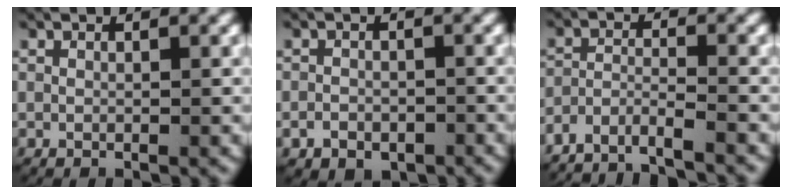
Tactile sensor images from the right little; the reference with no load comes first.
{"total": 2.5, "force": [-1.4, 1.8, 1.0], "torque": [-0.009, -0.006, -0.022]}
{"total": 7.4, "force": [-6.8, 2.4, 1.6], "torque": [-0.037, -0.024, -0.111]}